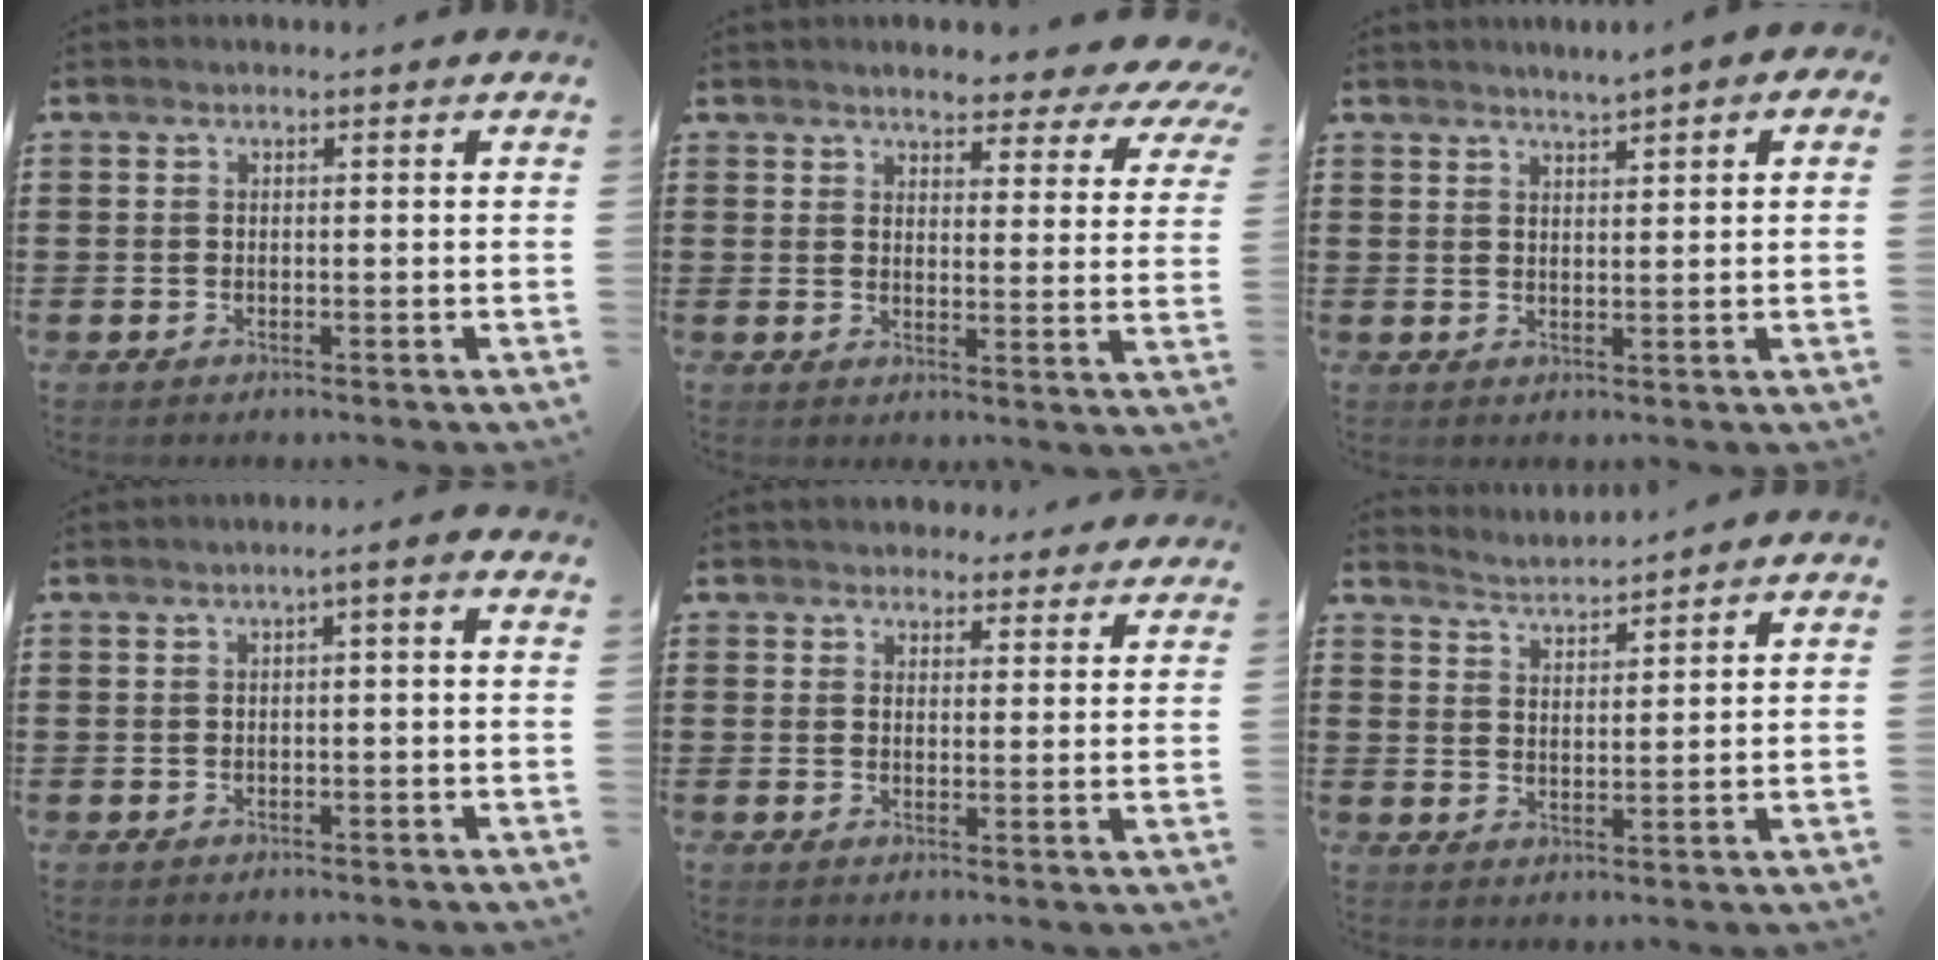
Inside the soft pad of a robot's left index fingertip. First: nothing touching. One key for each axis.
{"total": 4.5, "fx": 4.2, "fy": 0.6, "fz": 1.2, "tx": -0.035, "ty": -0.024, "tz": 0.072}
{"total": 1.6, "fx": 1.6, "fy": 0.0, "fz": 0.4, "tx": -0.012, "ty": 0.002, "tz": 0.030}
{"total": 1.5, "fx": -0.5, "fy": 0.1, "fz": 1.4, "tx": -0.023, "ty": 0.000, "tz": -0.012}
{"total": 3.2, "fx": 3.0, "fy": 1.1, "fz": 0.0, "tx": -0.002, "ty": -0.007, "tz": 0.055}
{"total": 2.9, "fx": 2.8, "fy": -0.4, "fz": -0.4, "tx": -0.003, "ty": -0.017, "tz": 0.051}